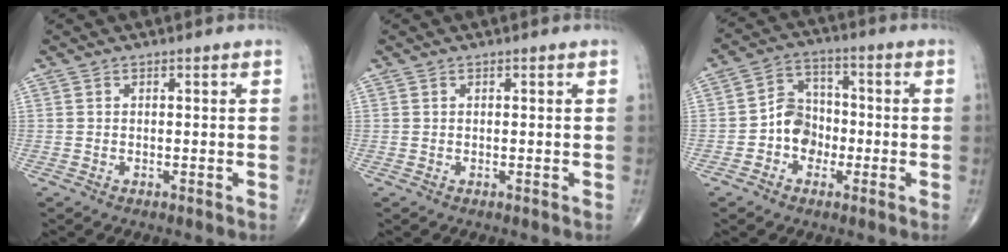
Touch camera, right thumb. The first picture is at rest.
{"total": 0.0}
{"total": 7.6, "force": [-2.1, 6.4, 3.5], "torque": [-0.028, 0.033, -0.049]}